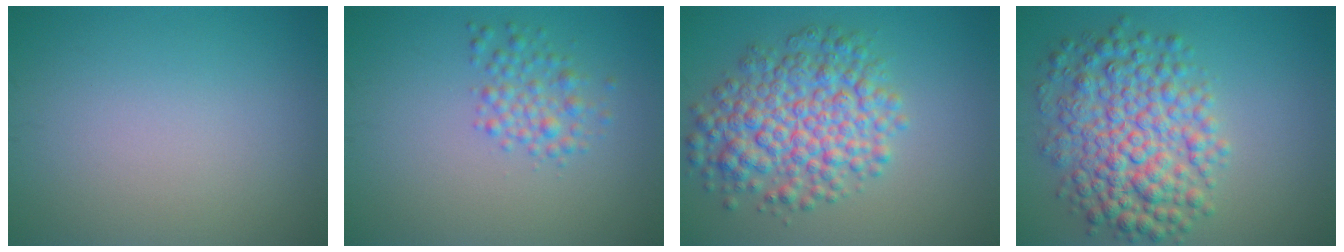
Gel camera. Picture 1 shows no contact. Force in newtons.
{"total": 2.3, "press": 2.3, "slide": 0.0}
{"total": 7.4, "press": 7.4, "slide": 0.2}
{"total": 7.7, "press": 7.7, "slide": 0.1}